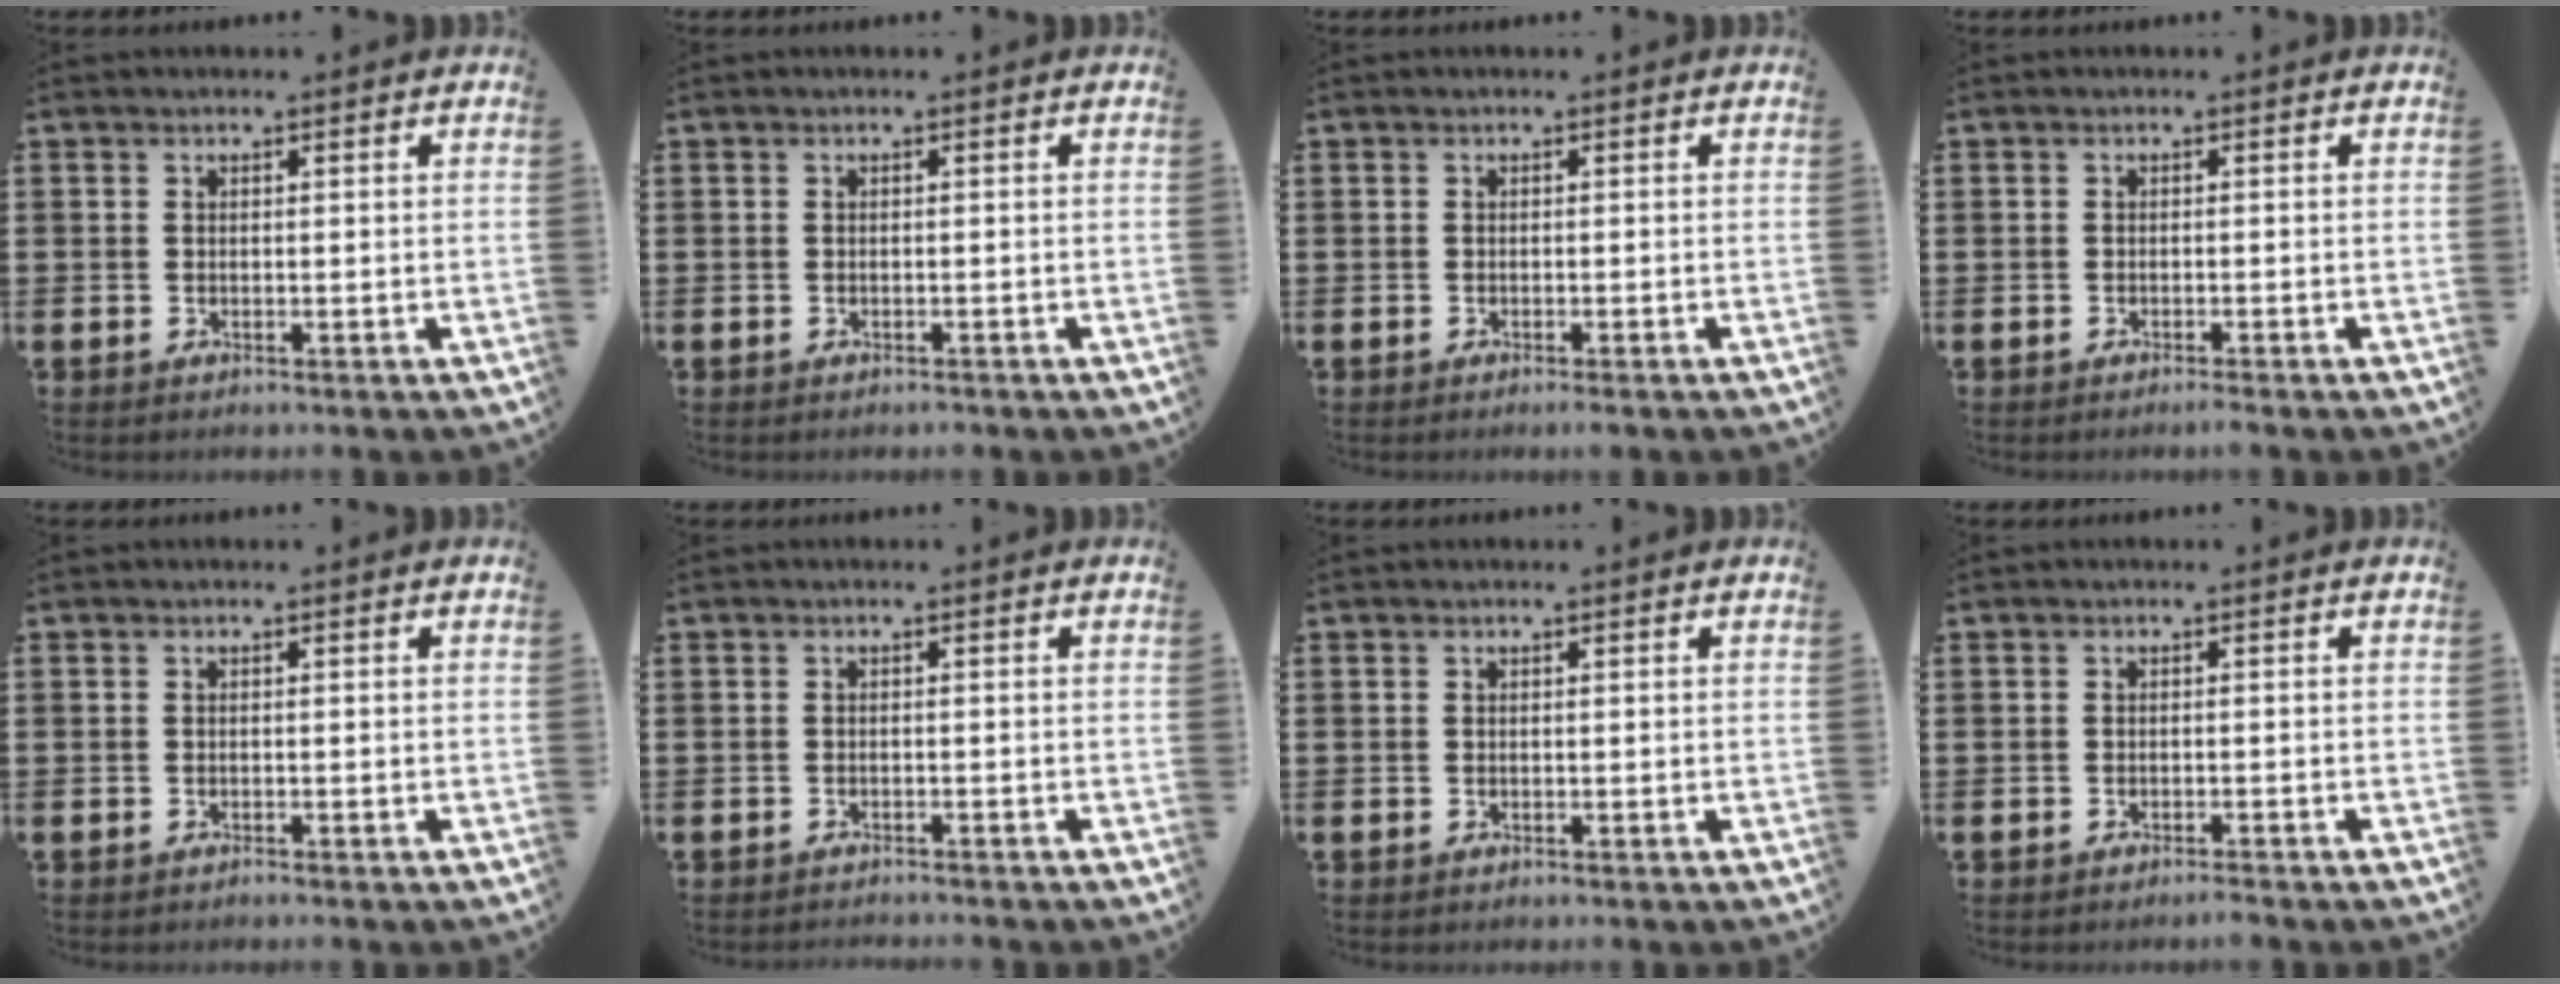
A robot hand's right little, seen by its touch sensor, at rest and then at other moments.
{"total": 0.0}
{"total": 0.7, "force": [-0.4, 0.0, 0.5], "torque": [-0.009, -0.002, -0.009]}
{"total": 0.8, "force": [-0.6, -0.1, 0.5], "torque": [-0.006, -0.003, -0.011]}
{"total": 0.0}
{"total": 0.6, "force": [-0.6, -0.1, -0.1], "torque": [0.001, -0.001, -0.013]}
{"total": 0.0}
{"total": 0.8, "force": [-0.8, -0.1, 0.3], "torque": [-0.005, -0.002, -0.015]}